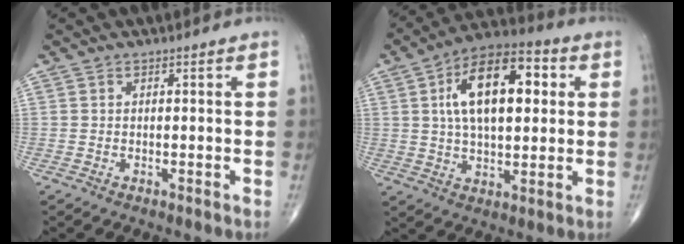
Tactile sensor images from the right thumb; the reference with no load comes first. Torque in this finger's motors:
{"motor_torque": [0.34, 3.47, 1.24, 0.50, 0.14]}